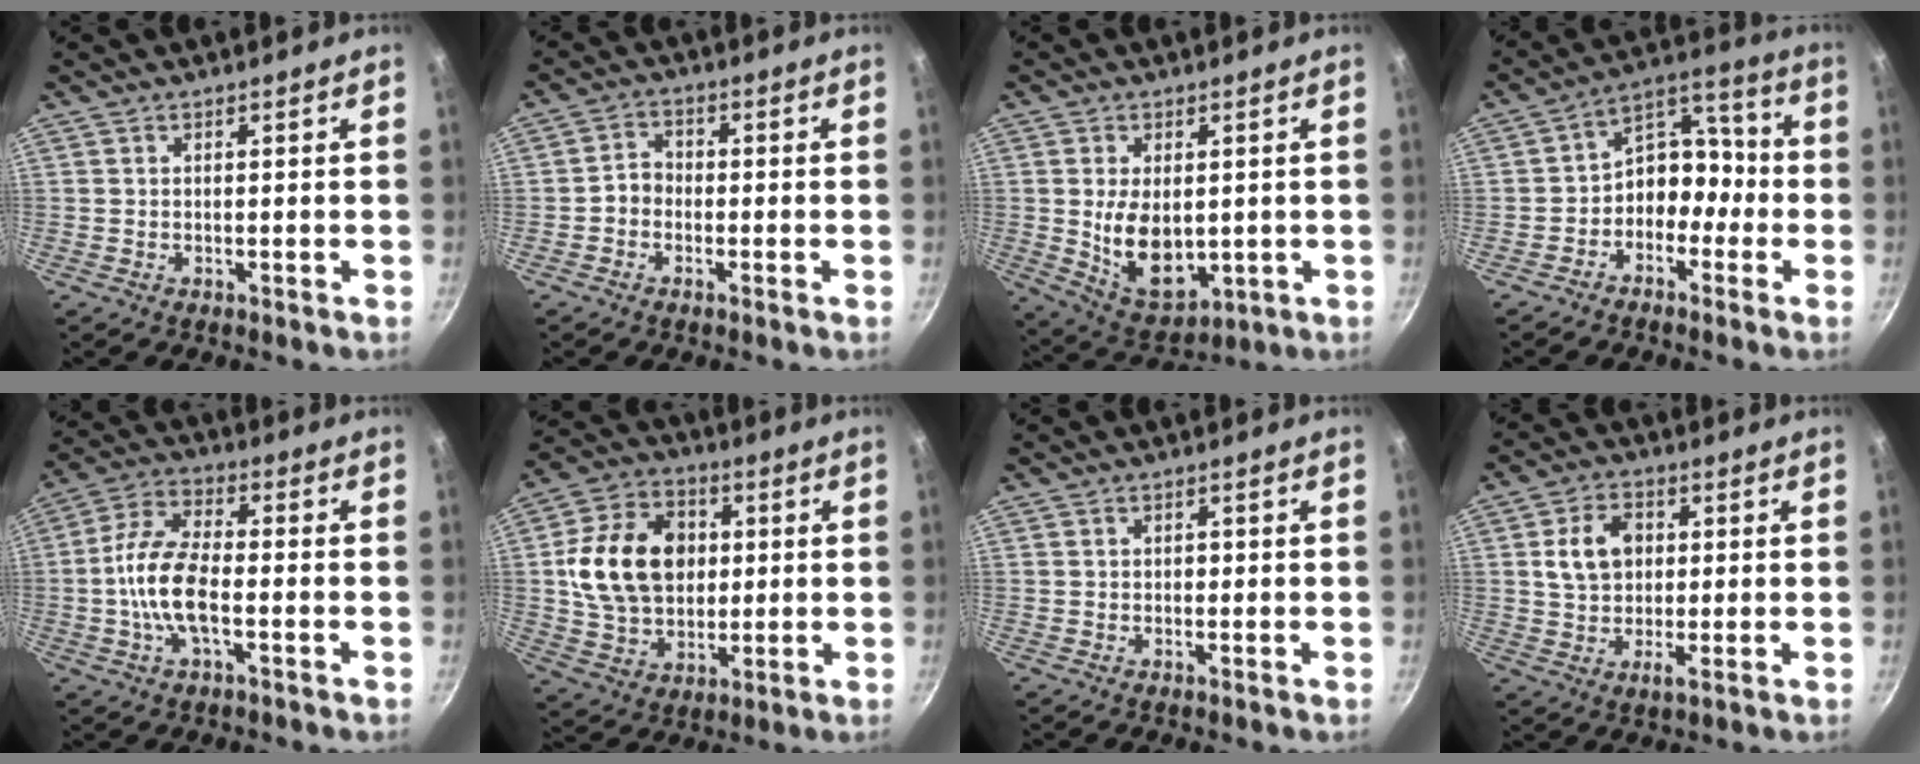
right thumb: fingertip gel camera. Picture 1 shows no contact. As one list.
[{"total": 3.6, "force": [-1.1, 2.9, 1.9], "torque": [-0.020, 0.017, -0.029]}, {"total": 11.1, "force": [-0.3, 6.8, 8.8], "torque": [-0.128, -0.013, 0.017]}, {"total": 10.3, "force": [-2.5, 7.5, 6.7], "torque": [-0.058, 0.050, -0.059]}, {"total": 11.8, "force": [-2.1, 5.3, 10.3], "torque": [-0.214, 0.031, -0.044]}, {"total": 18.1, "force": [2.2, 13.5, 11.8], "torque": [-0.183, 0.011, 0.040]}, {"total": 0.9, "force": [0.0, 0.7, 0.6], "torque": [-0.002, 0.002, -0.002]}, {"total": 8.9, "force": [1.7, 6.0, 6.3], "torque": [-0.098, 0.002, 0.030]}]